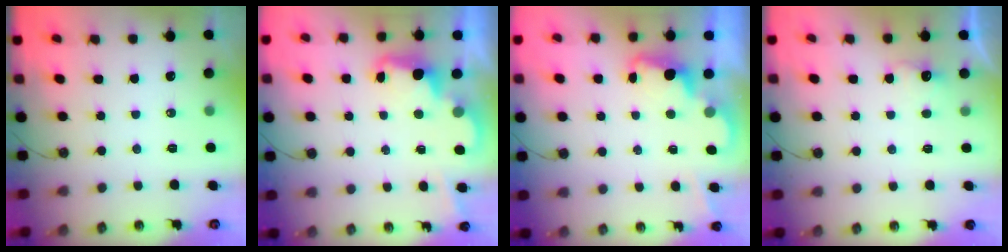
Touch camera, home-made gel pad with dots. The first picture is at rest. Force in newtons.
{"total": 2.4, "press": 2.4, "slide": 0.6}
{"total": 2.3, "press": 2.3, "slide": 0.5}
{"total": 4.0, "press": 3.9, "slide": 1.0}